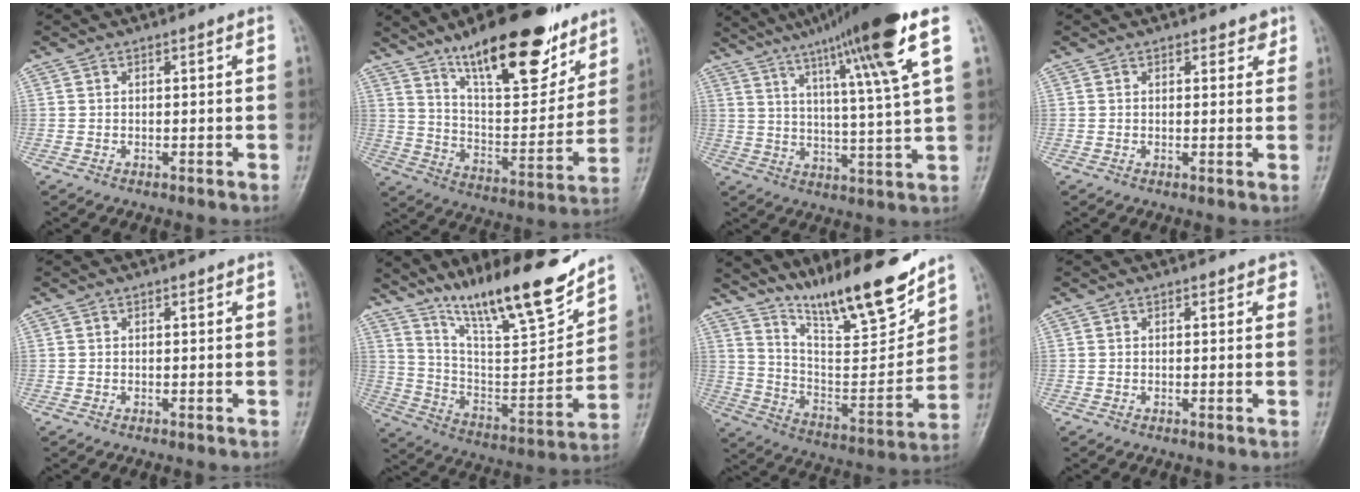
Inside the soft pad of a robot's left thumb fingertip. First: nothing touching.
{"total": 22.7, "force": [15.2, 7.8, 14.9], "torque": [-0.185, -0.074, 0.252]}
{"total": 19.2, "force": [10.7, 0.5, 15.9], "torque": [-0.245, -0.025, 0.167]}
{"total": 2.3, "force": [1.6, 1.4, 0.9], "torque": [0.011, -0.007, 0.017]}
{"total": 0.5, "force": [0.3, 0.3, 0.2], "torque": [-0.002, -0.002, 0.004]}
{"total": 22.5, "force": [16.7, 5.0, 14.3], "torque": [-0.202, -0.083, 0.287]}
{"total": 20.3, "force": [16.1, 3.8, 11.8], "torque": [-0.153, -0.096, 0.279]}
{"total": 1.7, "force": [1.1, 1.0, 0.8], "torque": [0.007, -0.002, 0.008]}